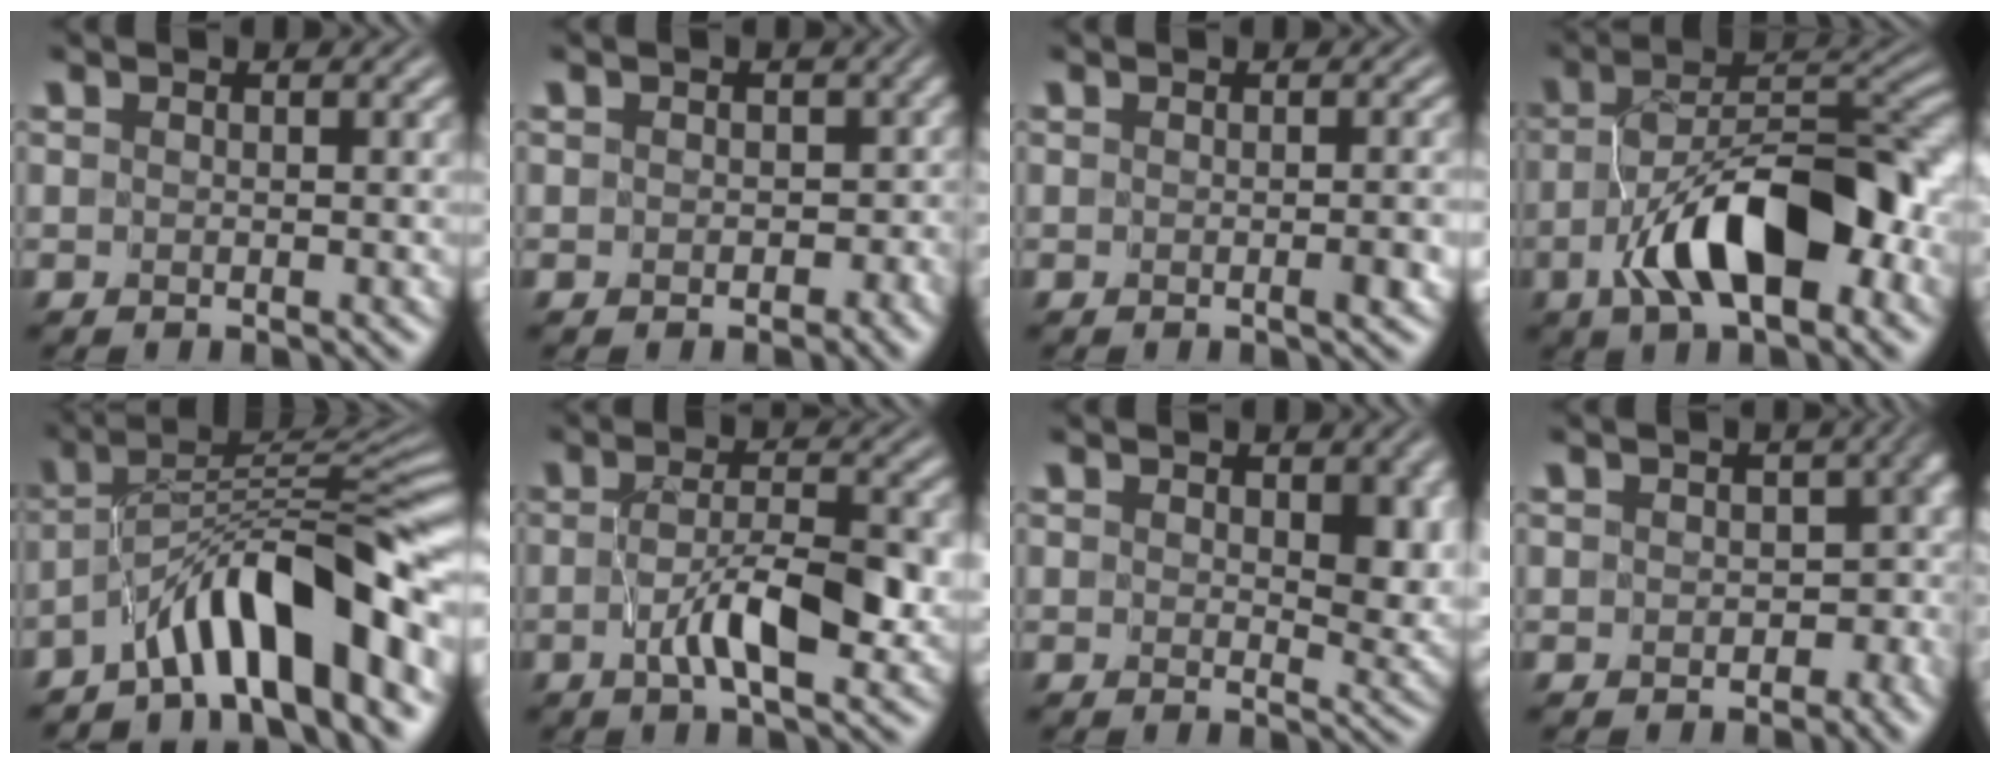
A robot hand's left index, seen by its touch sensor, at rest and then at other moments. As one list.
[{"total": 3.3, "force": [-0.4, 2.7, 1.8], "torque": [0.005, -0.008, -0.011]}, {"total": 1.2, "force": [-0.5, -0.1, 1.1], "torque": [-0.015, -0.006, -0.006]}, {"total": 10.4, "force": [-4.2, 4.4, 8.5], "torque": [-0.137, 0.010, -0.073]}, {"total": 9.8, "force": [-6.1, 2.2, 7.3], "torque": [-0.096, 0.017, -0.112]}, {"total": 5.1, "force": [-1.5, 1.3, 4.7], "torque": [-0.087, -0.002, -0.026]}, {"total": 5.1, "force": [1.3, 3.0, 3.9], "torque": [-0.052, -0.009, 0.025]}, {"total": 6.3, "force": [-0.8, 4.5, 4.3], "torque": [-0.010, -0.012, -0.012]}]